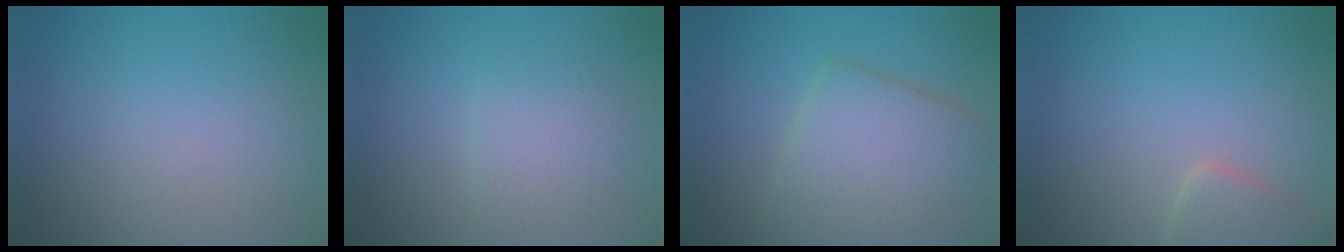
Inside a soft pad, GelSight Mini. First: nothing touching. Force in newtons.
{"total": 2.3, "press": 2.3, "slide": 0.0}
{"total": 7.0, "press": 7.0, "slide": 0.2}
{"total": 2.5, "press": 2.5, "slide": 0.3}